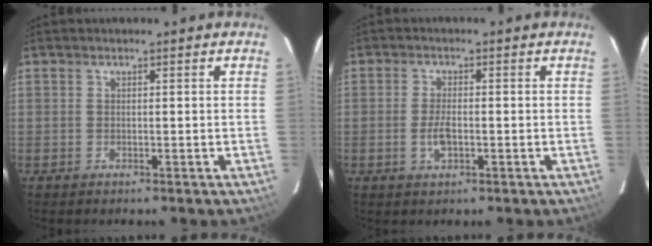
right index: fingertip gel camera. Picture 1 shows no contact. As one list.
[{"total": 3.6, "force": [-1.1, 1.6, 3.1], "torque": [-0.065, -0.001, -0.019]}]